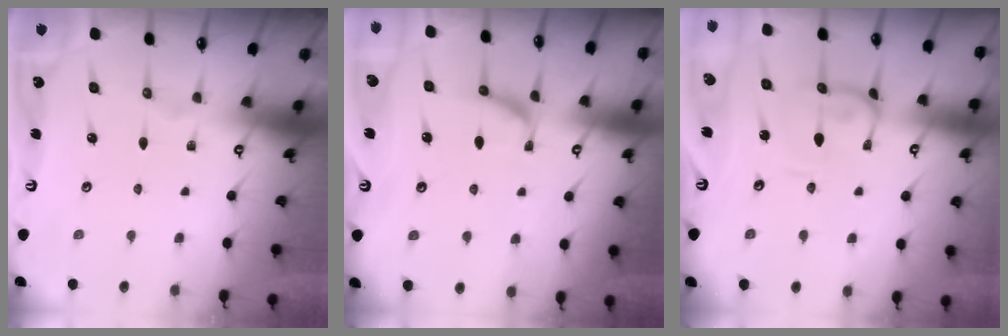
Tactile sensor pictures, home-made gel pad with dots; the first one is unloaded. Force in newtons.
{"total": 1.0, "press": 0.7, "slide": 0.7}
{"total": 0.6, "press": 0.5, "slide": 0.4}